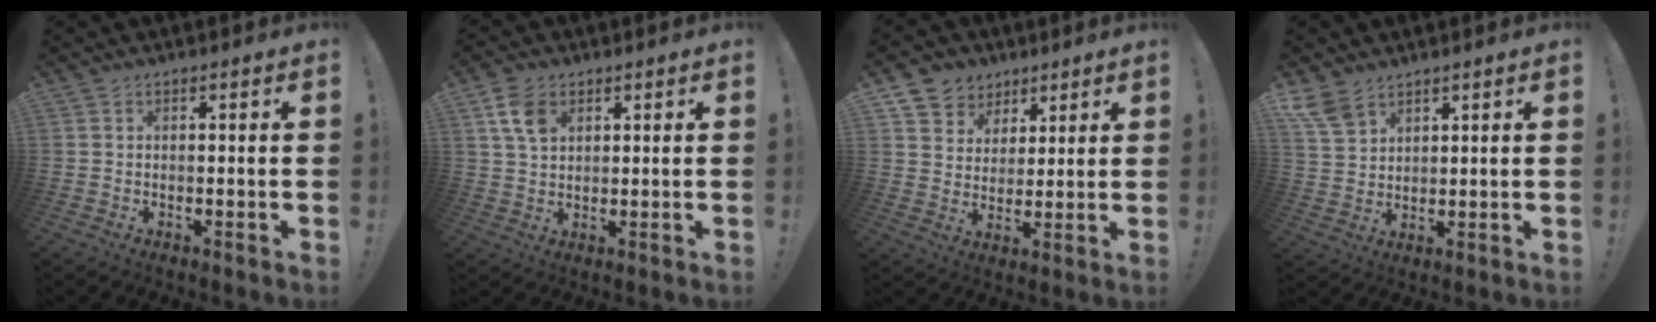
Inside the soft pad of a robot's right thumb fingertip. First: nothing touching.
{"total": 7.4, "force": [3.3, 4.8, 4.5], "torque": [-0.087, -0.006, 0.065]}
{"total": 7.6, "force": [3.8, 6.5, 0.6], "torque": [-0.005, -0.031, 0.078]}
{"total": 7.6, "force": [5.3, 4.2, 3.4], "torque": [-0.074, -0.028, 0.105]}